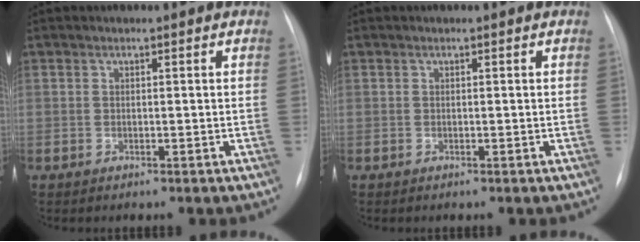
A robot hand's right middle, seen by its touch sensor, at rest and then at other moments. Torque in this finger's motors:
{"motor_torque": [-0.12, 0.05, -0.04, 0.00]}